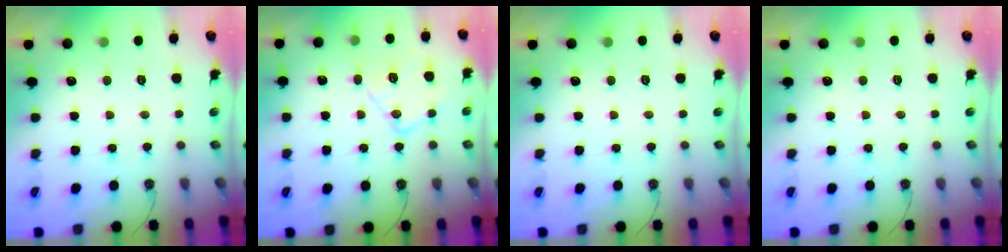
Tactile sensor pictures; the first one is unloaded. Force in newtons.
{"total": 13.6, "press": 13.6, "slide": 1.0}
{"total": 0.0}
{"total": 0.0}